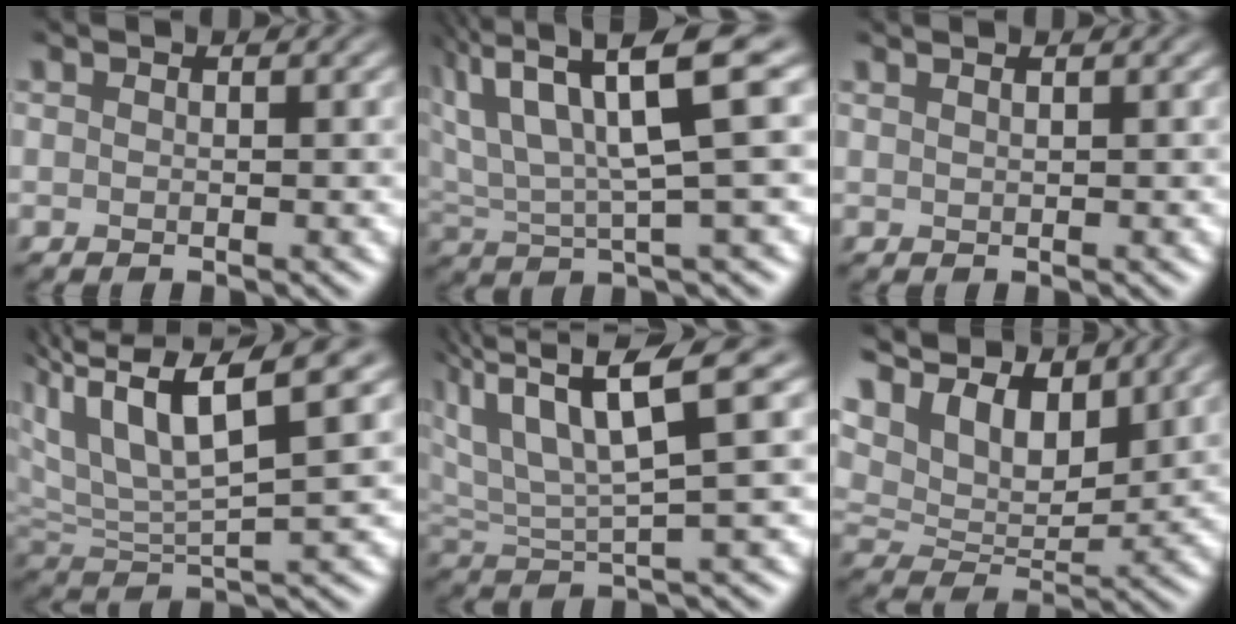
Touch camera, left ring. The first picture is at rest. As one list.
[{"total": 9.0, "force": [4.0, 2.0, 7.8], "torque": [-0.146, 0.026, 0.072]}, {"total": 0.6, "force": [0.5, 0.2, 0.3], "torque": [0.001, 0.006, 0.002]}, {"total": 8.4, "force": [4.4, 1.9, 6.9], "torque": [-0.133, 0.021, 0.080]}, {"total": 7.7, "force": [3.5, 1.7, 6.7], "torque": [-0.127, 0.018, 0.065]}, {"total": 8.6, "force": [5.1, 4.5, 5.3], "torque": [-0.106, 0.017, 0.079]}]